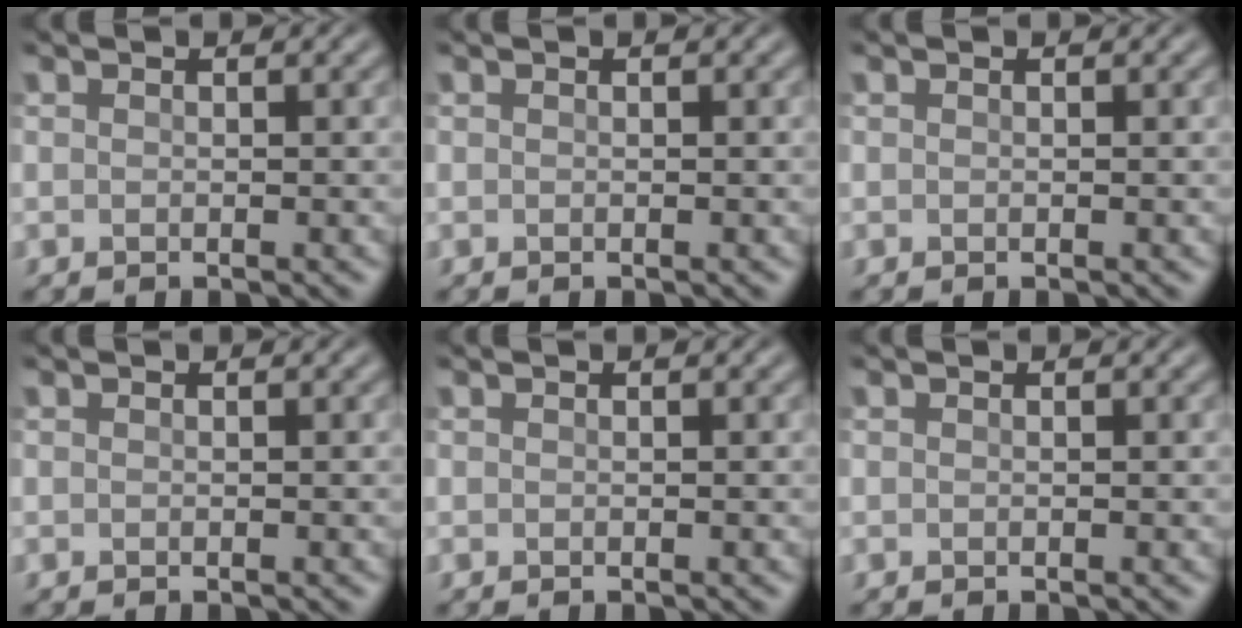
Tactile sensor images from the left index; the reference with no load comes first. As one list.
[{"total": 0.0}, {"total": 0.0}, {"total": 0.0}, {"total": 0.0}, {"total": 0.0}]